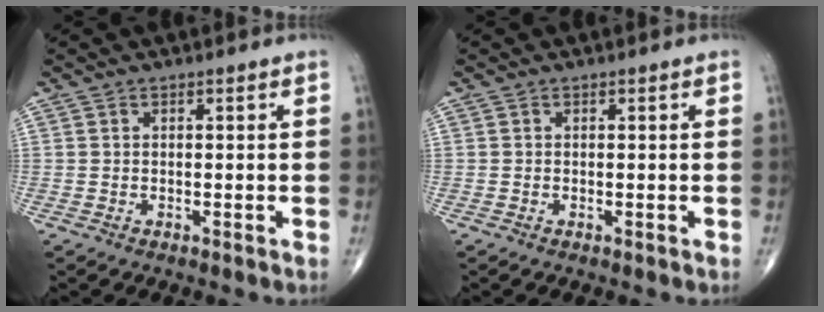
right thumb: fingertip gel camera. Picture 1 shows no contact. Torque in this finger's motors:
{"motor_torque": [-0.48, 0.38, 0.09, 0.14, 0.07]}